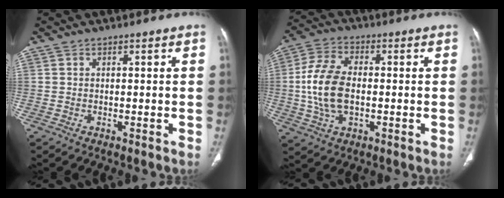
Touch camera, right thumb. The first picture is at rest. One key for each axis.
{"total": 12.2, "fx": -0.5, "fy": 7.1, "fz": 9.9, "tx": -0.205, "ty": 0.012, "tz": -0.009}